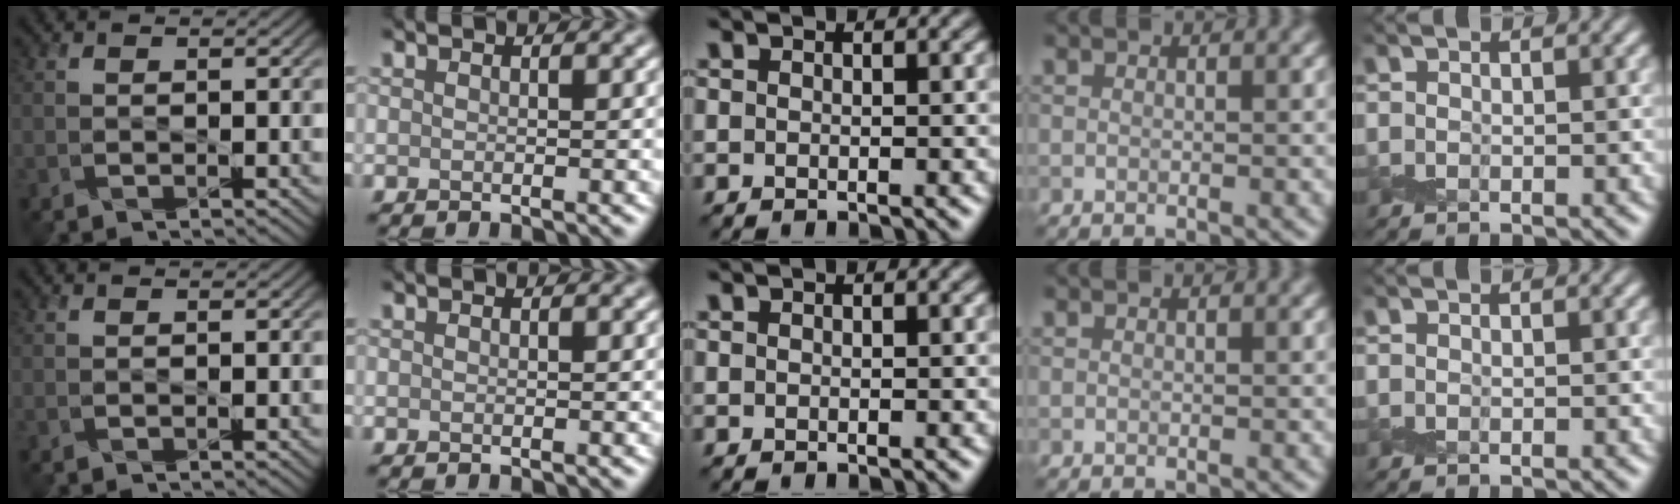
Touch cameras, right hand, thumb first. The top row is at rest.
{}